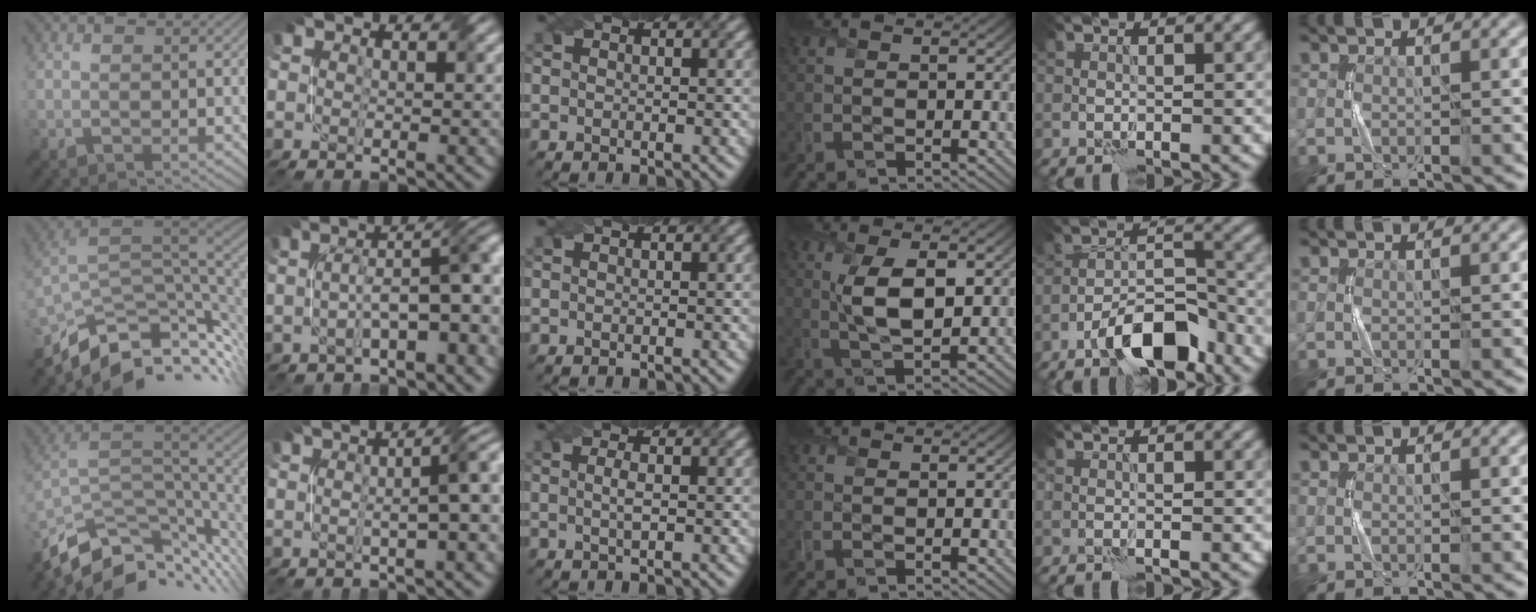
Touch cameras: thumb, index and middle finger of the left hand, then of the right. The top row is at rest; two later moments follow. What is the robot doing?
{"motion": "twist", "object": "screw"}